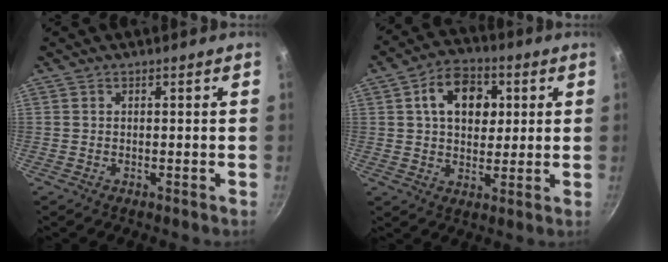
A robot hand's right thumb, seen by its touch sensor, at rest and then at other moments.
{"total": 11.5, "force": [3.1, 8.1, 7.6], "torque": [-0.089, 0.003, 0.040]}